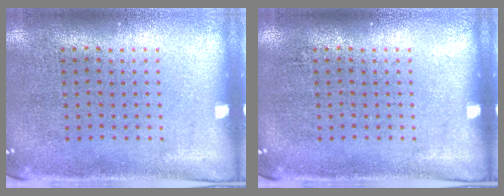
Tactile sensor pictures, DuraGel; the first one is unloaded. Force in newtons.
{"total": 0.0}